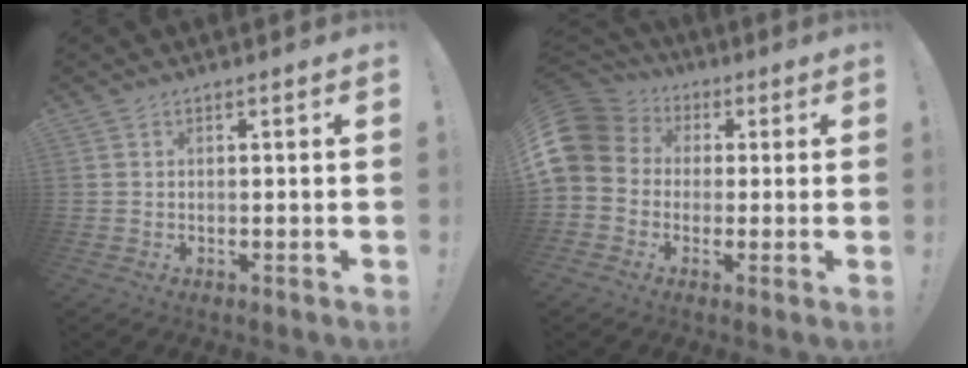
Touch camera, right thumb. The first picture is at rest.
{"total": 11.0, "force": [1.0, 9.5, 5.4], "torque": [-0.115, 0.006, 0.023]}